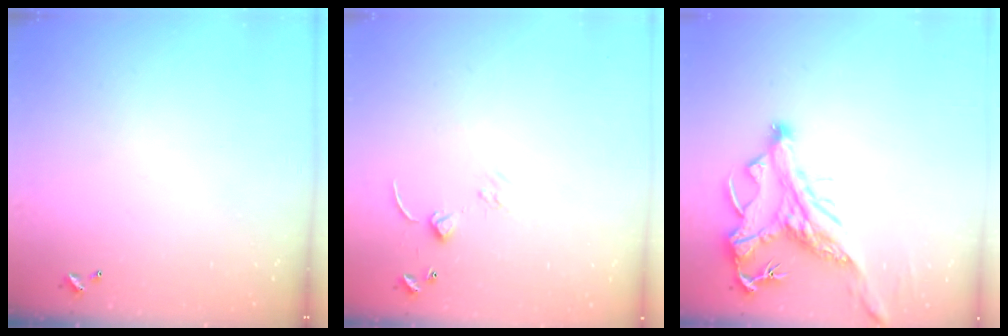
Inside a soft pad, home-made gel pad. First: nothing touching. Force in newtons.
{"total": 3.7, "press": 3.6, "slide": 0.5}
{"total": 2.9, "press": 2.5, "slide": 1.4}